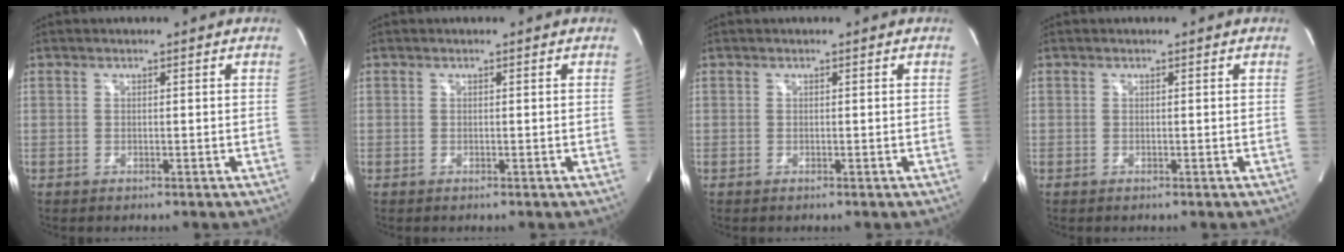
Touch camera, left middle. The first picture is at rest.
{"total": 0.0}
{"total": 0.0}
{"total": 0.0}